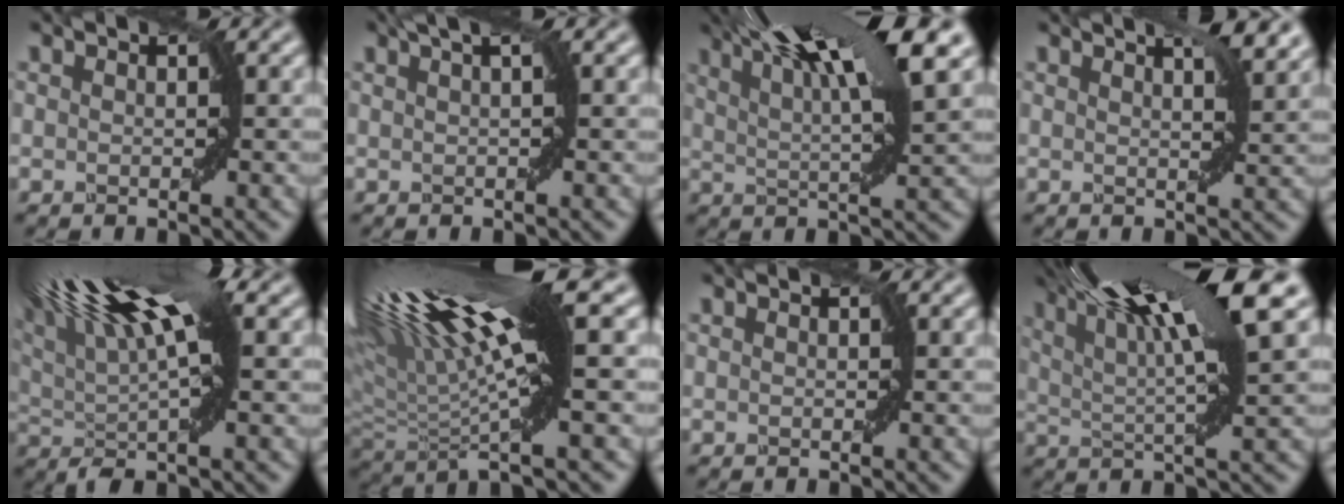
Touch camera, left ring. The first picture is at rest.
{"total": 2.6, "force": [1.4, 0.5, 2.1], "torque": [-0.025, -0.002, 0.013]}
{"total": 11.3, "force": [6.8, 1.9, 8.8], "torque": [-0.119, 0.028, 0.099]}
{"total": 4.0, "force": [3.0, 0.7, 2.6], "torque": [-0.029, 0.014, 0.035]}
{"total": 11.0, "force": [4.1, 2.8, 9.8], "torque": [-0.178, 0.023, 0.067]}
{"total": 14.6, "force": [5.3, 2.8, 13.3], "torque": [-0.243, 0.023, 0.094]}
{"total": 0.0}
{"total": 12.4, "force": [6.7, 2.1, 10.3], "torque": [-0.162, 0.023, 0.109]}